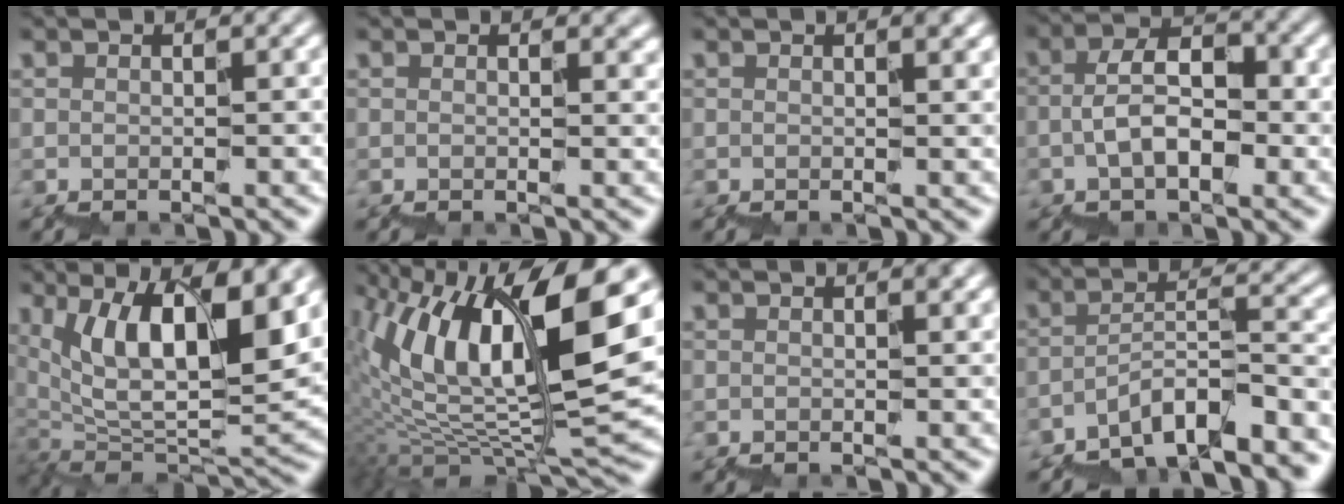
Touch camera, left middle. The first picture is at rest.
{"total": 1.8, "force": [0.8, 0.9, 1.3], "torque": [0.000, 0.012, 0.007]}
{"total": 2.1, "force": [0.8, 0.9, 1.7], "torque": [-0.008, 0.015, 0.009]}
{"total": 3.7, "force": [-0.6, 2.1, 3.0], "torque": [-0.063, 0.021, -0.014]}
{"total": 10.4, "force": [4.7, 3.6, 8.5], "torque": [-0.136, 0.002, 0.087]}
{"total": 15.5, "force": [4.1, 5.4, 13.9], "torque": [-0.273, 0.014, 0.084]}
{"total": 1.2, "force": [0.6, 0.4, 0.8], "torque": [-0.002, 0.009, 0.008]}
{"total": 8.4, "force": [-7.0, 1.7, 4.4], "torque": [-0.070, 0.023, -0.118]}